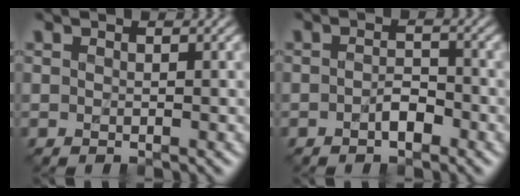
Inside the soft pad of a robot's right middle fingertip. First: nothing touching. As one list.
[{"total": 1.7, "force": [-0.8, 0.8, 1.2], "torque": [-0.021, 0.004, -0.018]}]